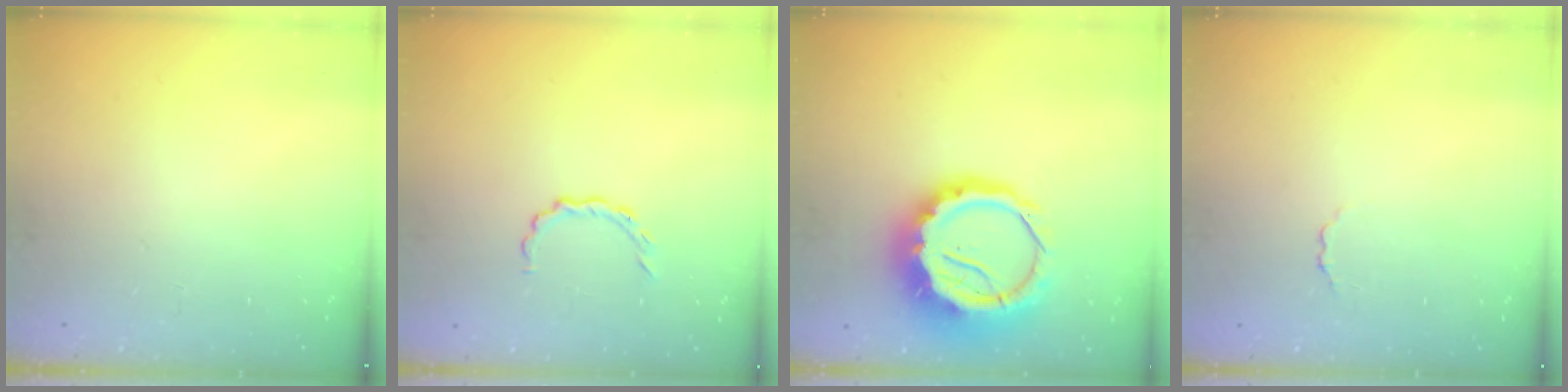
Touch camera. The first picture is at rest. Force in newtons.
{"total": 3.9, "press": 3.7, "slide": 1.2}
{"total": 17.1, "press": 16.7, "slide": 3.8}
{"total": 2.0, "press": 1.9, "slide": 0.6}